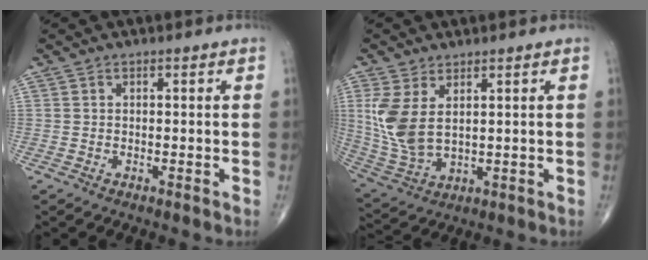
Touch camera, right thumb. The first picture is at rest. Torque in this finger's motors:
{"motor_torque": [-0.16, 0.41, 0.80, 0.03, 0.23]}